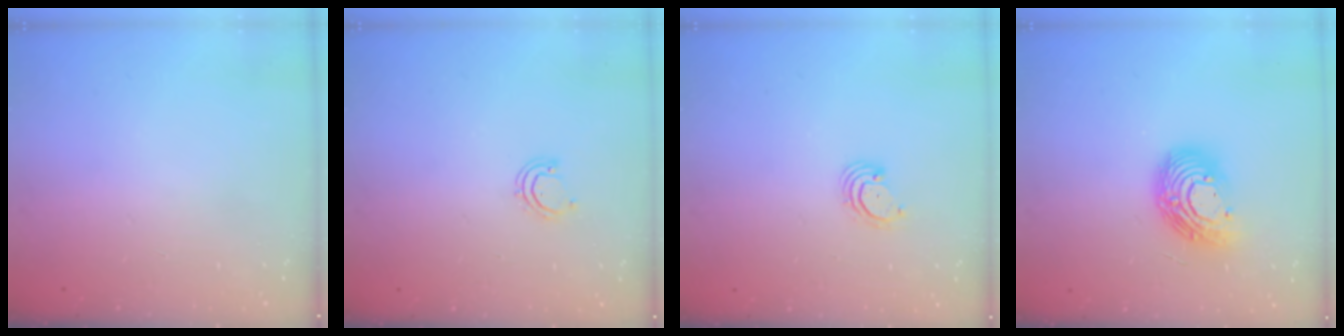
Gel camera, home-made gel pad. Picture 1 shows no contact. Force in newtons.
{"total": 4.8, "press": 4.5, "slide": 1.8}
{"total": 3.0, "press": 3.0, "slide": 0.3}
{"total": 12.9, "press": 12.9, "slide": 1.2}